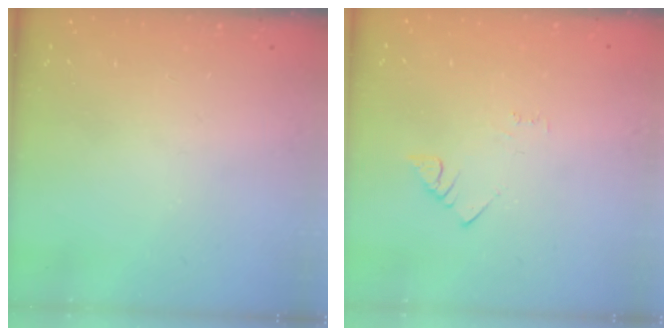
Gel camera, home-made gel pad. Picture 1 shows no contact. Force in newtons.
{"total": 1.5, "press": 1.5, "slide": 0.3}